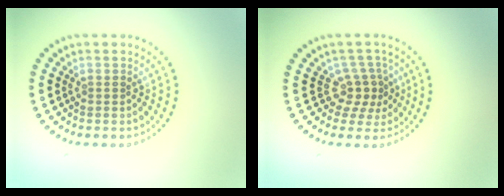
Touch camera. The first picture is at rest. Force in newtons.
{"total": 2.8, "press": 1.8, "slide": 2.1}